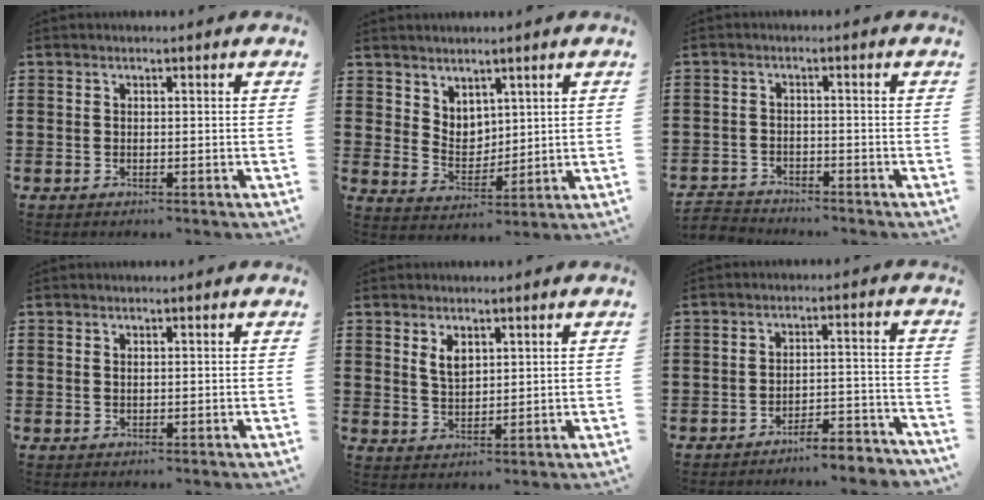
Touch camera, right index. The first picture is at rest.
{"total": 4.6, "force": [3.5, 2.8, 0.5], "torque": [-0.025, -0.002, 0.067]}
{"total": 2.4, "force": [-2.3, 0.4, -0.2], "torque": [-0.005, 0.000, -0.052]}
{"total": 0.5, "force": [0.2, 0.3, 0.3], "torque": [-0.007, 0.001, 0.005]}
{"total": 3.2, "force": [1.7, 1.8, 2.0], "torque": [-0.037, 0.001, 0.030]}
{"total": 4.3, "force": [-4.2, 0.0, 0.9], "torque": [-0.020, -0.001, -0.088]}